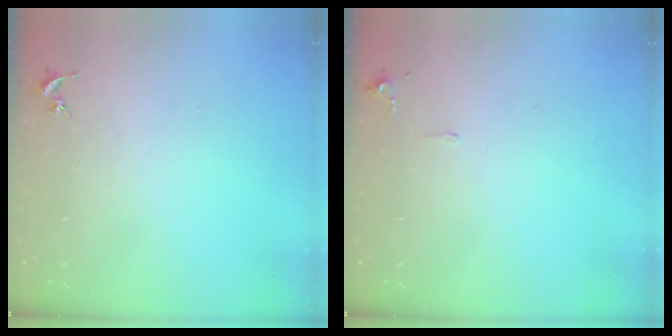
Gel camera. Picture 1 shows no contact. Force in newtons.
{"total": 5.0, "press": 5.0, "slide": 0.8}